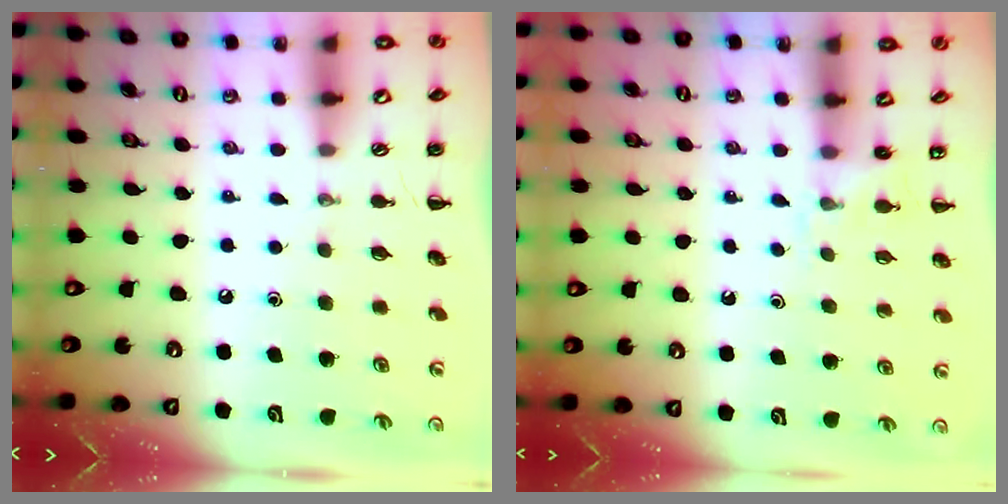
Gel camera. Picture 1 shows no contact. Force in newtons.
{"total": 3.8, "press": 3.7, "slide": 1.1}